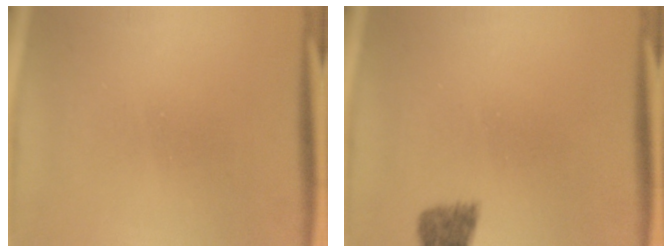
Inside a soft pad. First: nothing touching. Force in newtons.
{"total": 1.9}